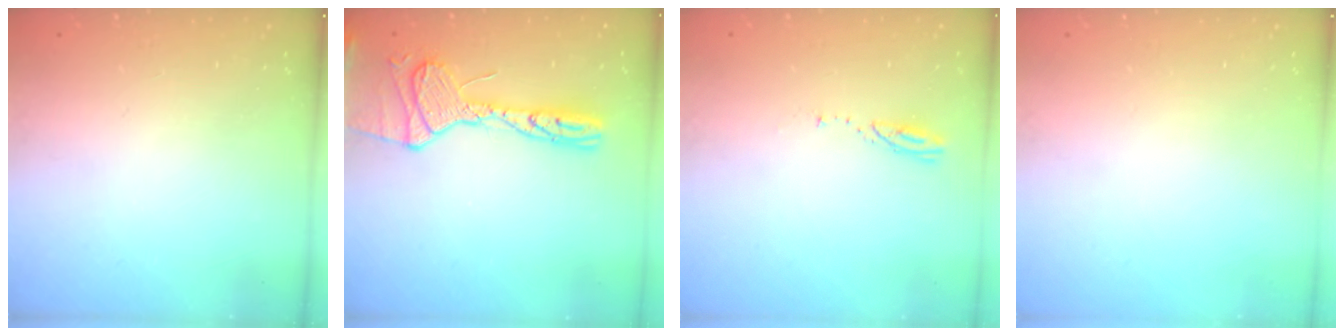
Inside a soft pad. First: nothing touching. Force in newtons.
{"total": 16.8, "press": 16.1, "slide": 4.6}
{"total": 3.0, "press": 3.0, "slide": 0.2}
{"total": 0.0}